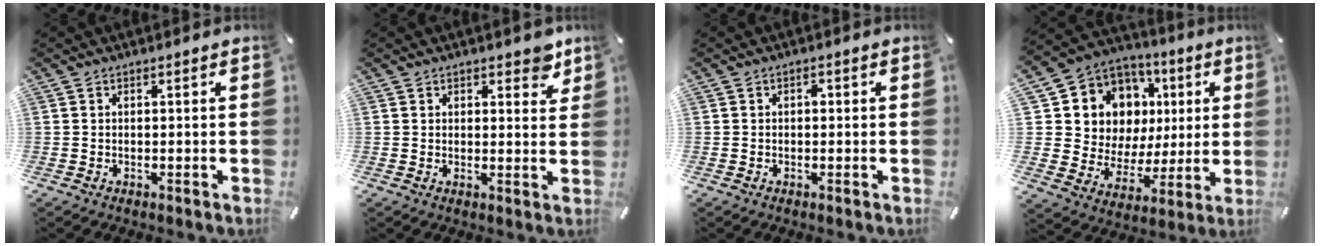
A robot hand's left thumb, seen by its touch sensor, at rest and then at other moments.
{"total": 3.9, "force": [2.6, 2.4, 1.6], "torque": [-0.007, -0.007, 0.042]}
{"total": 0.8, "force": [0.0, 0.6, 0.5], "torque": [-0.012, 0.005, -0.003]}
{"total": 11.5, "force": [4.3, 10.5, 1.8], "torque": [-0.039, -0.052, 0.099]}